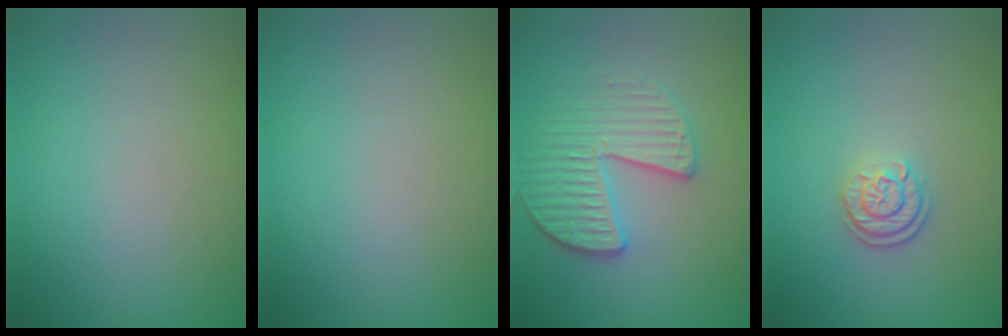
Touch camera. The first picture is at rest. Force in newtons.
{"total": 0.0}
{"total": 3.6, "press": 3.4, "slide": 1.2}
{"total": 2.4, "press": 1.9, "slide": 1.5}